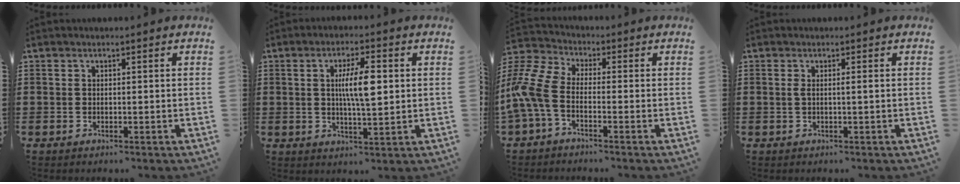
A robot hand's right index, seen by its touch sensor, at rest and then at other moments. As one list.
[{"total": 7.2, "force": [1.1, 1.8, 6.9], "torque": [-0.137, 0.005, 0.013]}, {"total": 7.3, "force": [-2.6, 3.5, 5.8], "torque": [-0.169, -0.019, -0.061]}, {"total": 1.2, "force": [0.0, -0.1, 1.2], "torque": [-0.024, -0.001, -0.001]}]